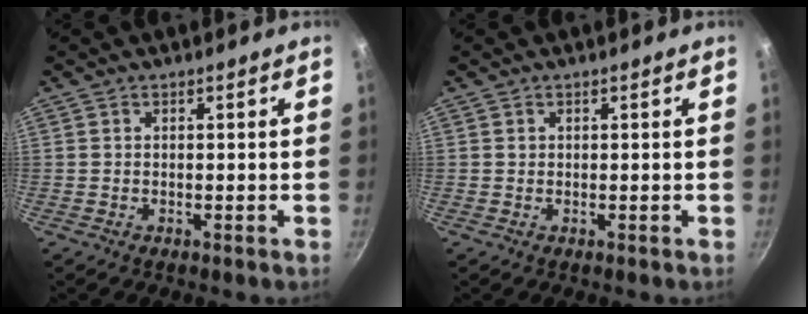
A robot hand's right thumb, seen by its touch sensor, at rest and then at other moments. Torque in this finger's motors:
{"motor_torque": [-0.29, 0.51, 0.43, -0.30, 0.03]}